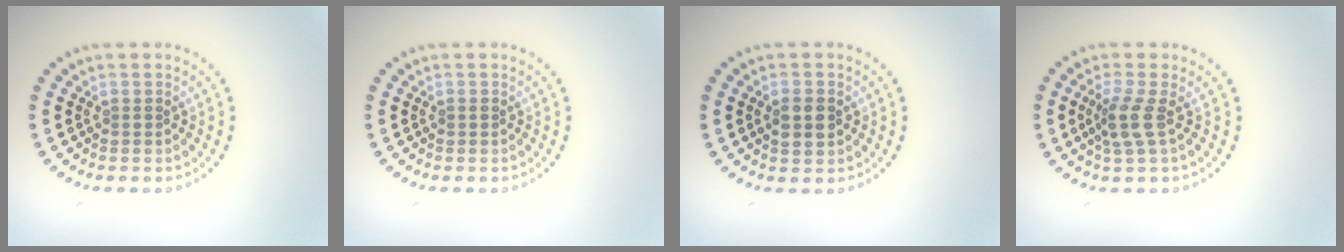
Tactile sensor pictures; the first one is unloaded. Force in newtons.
{"total": 0.6, "press": 0.6, "slide": 0.0}
{"total": 2.3, "press": 2.3, "slide": 0.1}
{"total": 2.5, "press": 2.0, "slide": 1.6}